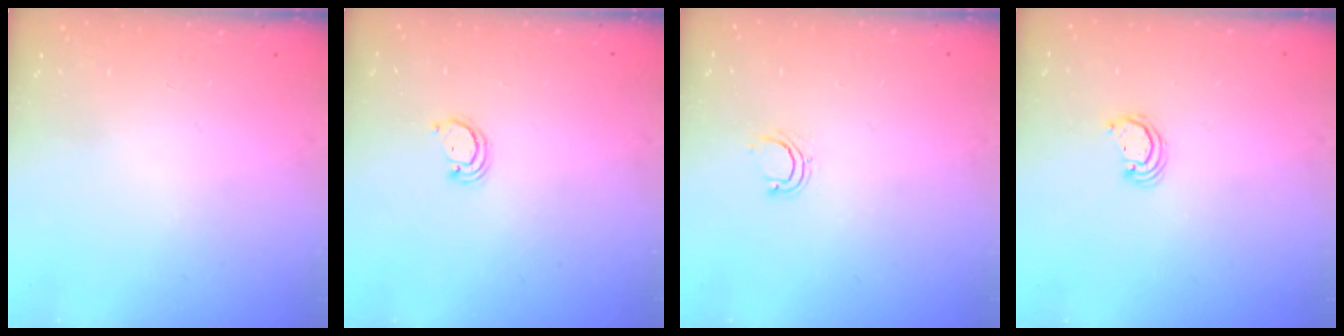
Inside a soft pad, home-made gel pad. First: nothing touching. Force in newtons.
{"total": 2.4, "press": 2.4, "slide": 0.2}
{"total": 4.2, "press": 4.1, "slide": 0.8}
{"total": 2.2, "press": 2.2, "slide": 0.2}